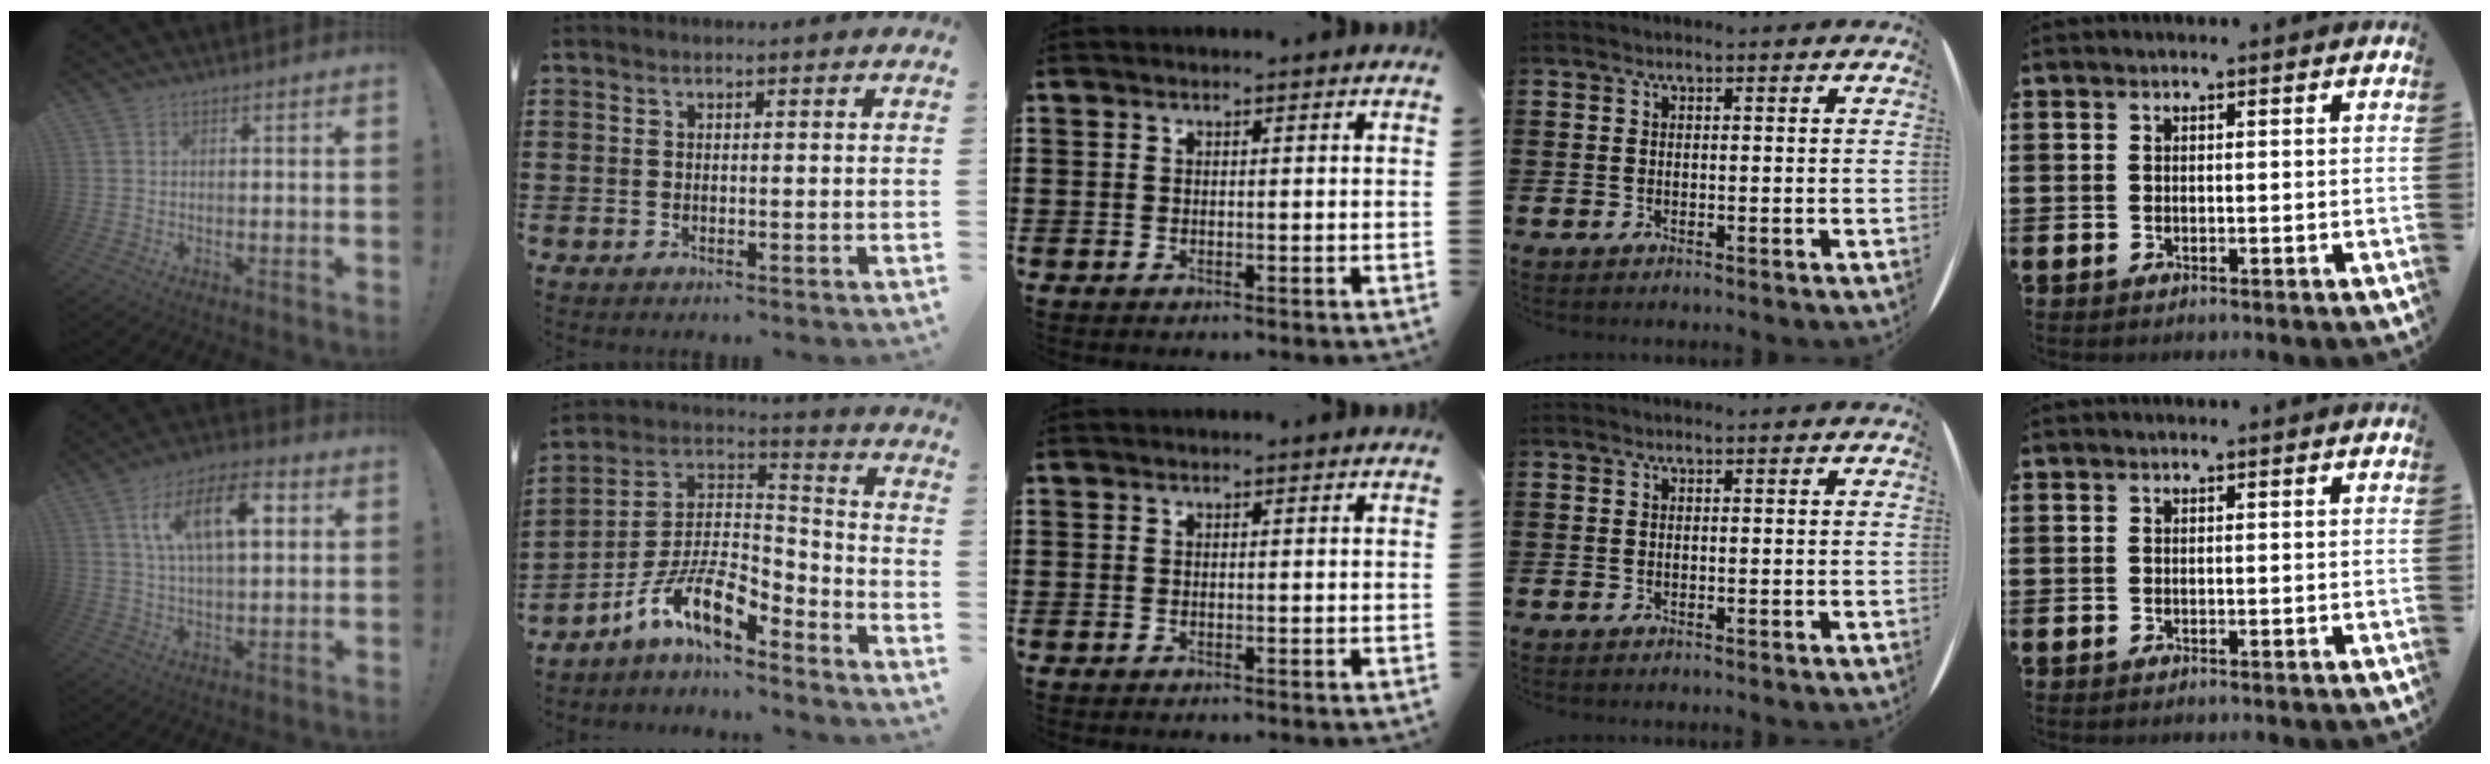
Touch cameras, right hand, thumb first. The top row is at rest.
{"thumb": {"total": 14.9, "force": [4.5, 7.0, 12.3], "torque": [-0.217, 0.010, 0.074]}, "index": {"total": 11.0, "force": [-7.0, 4.1, 7.4], "torque": [-0.156, 0.006, -0.138]}}